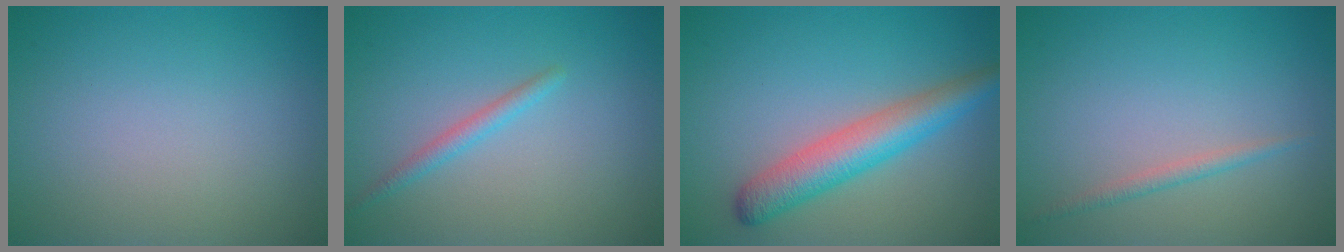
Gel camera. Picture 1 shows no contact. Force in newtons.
{"total": 1.4, "press": 1.4, "slide": 0.1}
{"total": 5.0, "press": 5.0, "slide": 0.1}
{"total": 1.2, "press": 1.2, "slide": 0.0}